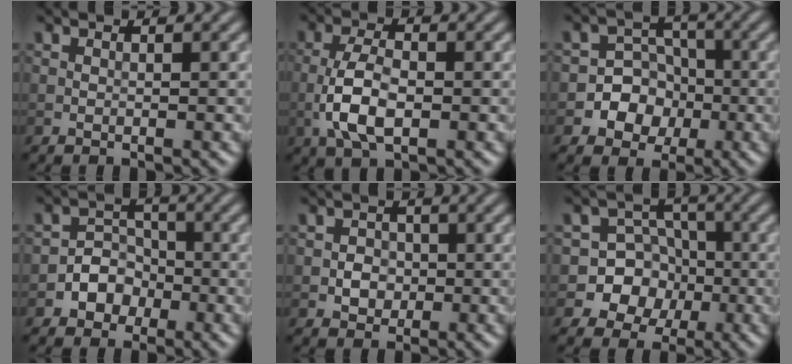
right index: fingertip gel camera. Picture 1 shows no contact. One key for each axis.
{"total": 4.6, "fx": -1.3, "fy": 2.1, "fz": 3.9, "tx": -0.081, "ty": 0.002, "tz": -0.031}
{"total": 5.7, "fx": -1.8, "fy": 5.2, "fz": 1.5, "tx": 0.011, "ty": 0.018, "tz": -0.053}
{"total": 3.4, "fx": -1.4, "fy": 2.9, "fz": 1.1, "tx": 0.011, "ty": 0.013, "tz": -0.040}
{"total": 2.0, "fx": -0.4, "fy": 1.8, "fz": 0.8, "tx": -0.005, "ty": 0.001, "tz": -0.011}
{"total": 8.1, "fx": -2.6, "fy": 7.5, "fz": 1.6, "tx": -0.006, "ty": 0.010, "tz": -0.071}